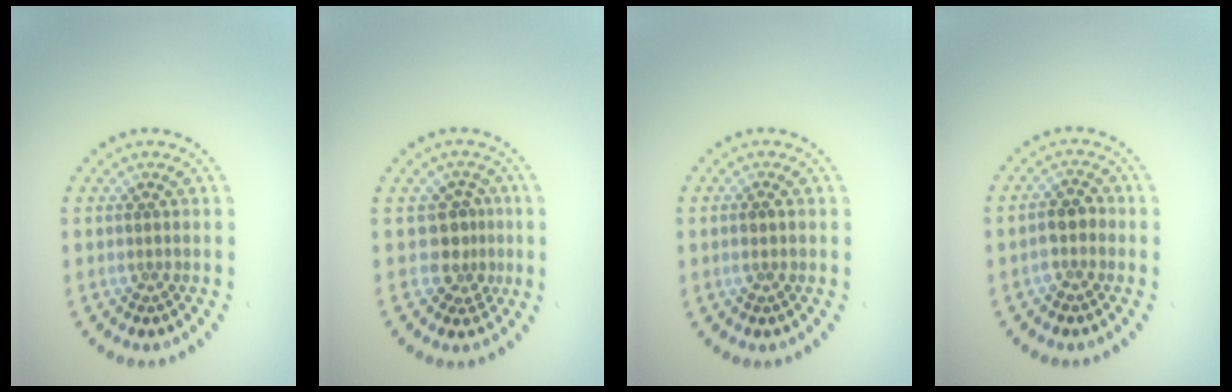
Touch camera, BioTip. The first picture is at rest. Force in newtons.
{"total": 2.5, "press": 1.9, "slide": 1.6}
{"total": 0.6, "press": 0.5, "slide": 0.2}
{"total": 1.9, "press": 1.8, "slide": 0.6}